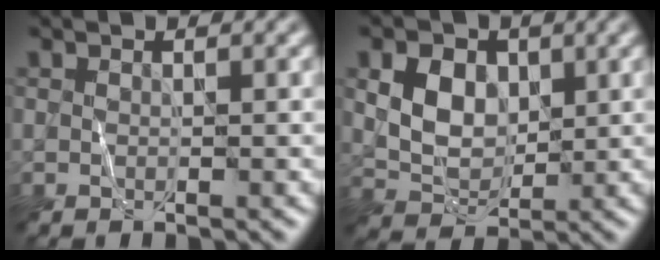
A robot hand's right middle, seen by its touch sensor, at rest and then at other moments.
{"total": 4.5, "force": [1.4, 3.4, 2.6], "torque": [-0.053, -0.002, 0.025]}